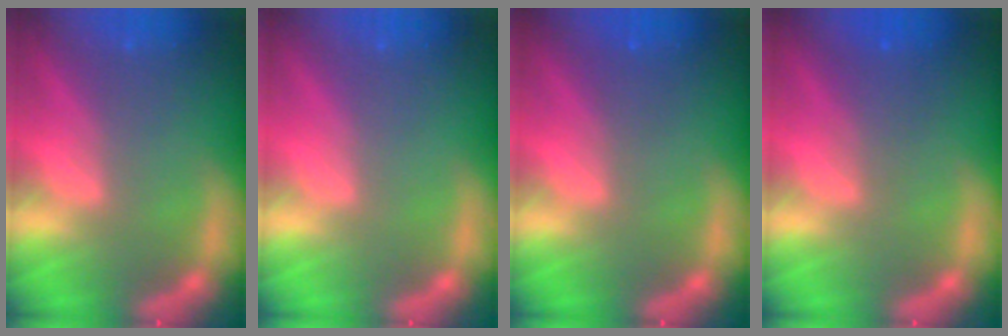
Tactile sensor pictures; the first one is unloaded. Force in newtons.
{"total": 0.0}
{"total": 1.0}
{"total": 1.9}